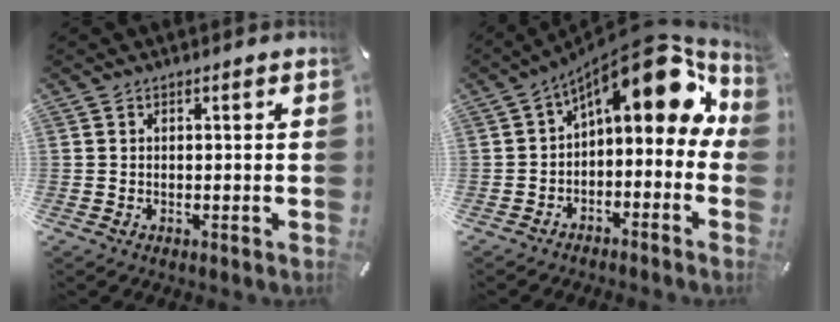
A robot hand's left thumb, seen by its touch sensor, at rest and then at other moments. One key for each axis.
{"total": 15.6, "fx": 7.1, "fy": 7.4, "fz": 11.9, "tx": -0.160, "ty": -0.058, "tz": 0.114}